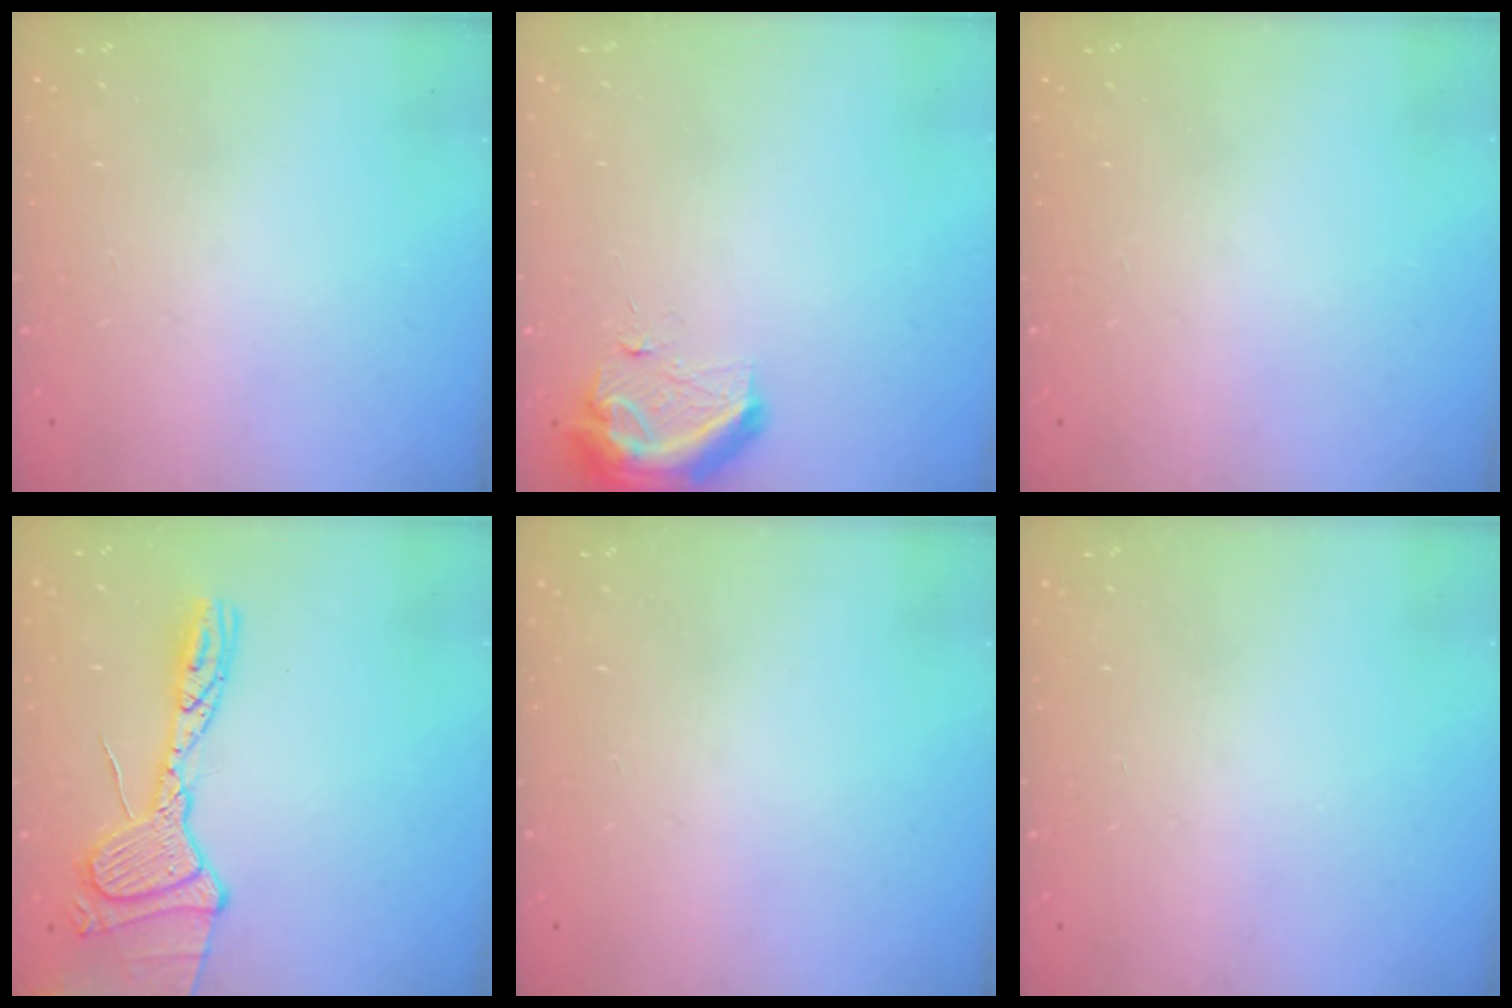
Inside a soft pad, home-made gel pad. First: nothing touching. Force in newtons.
{"total": 9.1, "press": 8.9, "slide": 1.9}
{"total": 0.0}
{"total": 17.2, "press": 17.2, "slide": 1.5}
{"total": 0.0}
{"total": 0.0}